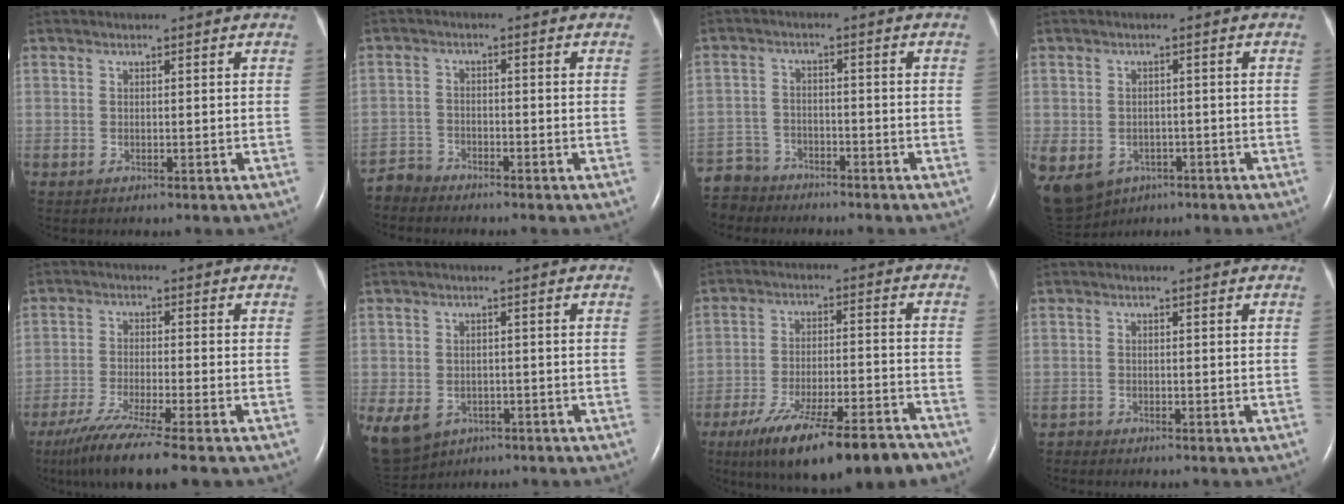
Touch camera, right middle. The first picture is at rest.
{"total": 3.3, "force": [-3.1, 0.4, -0.9], "torque": [0.020, -0.010, -0.062]}
{"total": 7.6, "force": [-6.9, 3.2, 0.3], "torque": [-0.016, -0.004, -0.130]}
{"total": 23.7, "force": [-10.8, 18.6, 9.9], "torque": [-0.353, -0.017, -0.153]}
{"total": 9.7, "force": [-7.3, -0.8, 6.3], "torque": [-0.110, -0.033, -0.121]}
{"total": 18.9, "force": [-8.5, 14.8, 8.0], "torque": [-0.271, -0.014, -0.114]}
{"total": 18.6, "force": [-14.1, 3.4, 11.7], "torque": [-0.153, -0.006, -0.217]}
{"total": 0.9, "force": [-0.8, 0.1, -0.3], "torque": [0.005, -0.004, -0.017]}